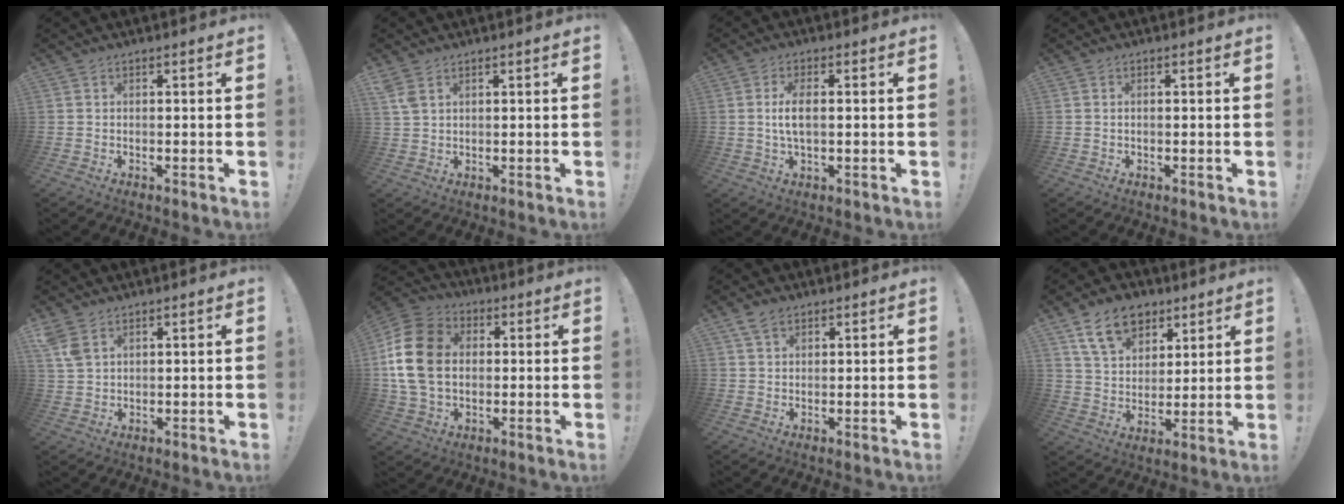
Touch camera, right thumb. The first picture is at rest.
{"total": 3.3, "force": [1.9, 1.6, 2.1], "torque": [-0.033, -0.009, 0.034]}
{"total": 5.7, "force": [0.2, 2.3, 5.2], "torque": [-0.109, 0.001, 0.000]}
{"total": 0.5, "force": [0.1, 0.0, 0.5], "torque": [-0.019, 0.002, 0.004]}
{"total": 4.9, "force": [2.9, 2.6, 2.9], "torque": [-0.049, -0.012, 0.056]}
{"total": 17.9, "force": [1.4, 13.5, 11.7], "torque": [-0.219, 0.013, 0.030]}
{"total": 3.9, "force": [2.4, 2.4, 1.9], "torque": [-0.032, -0.005, 0.046]}
{"total": 14.3, "force": [8.0, 9.7, 6.8], "torque": [-0.103, -0.036, 0.151]}